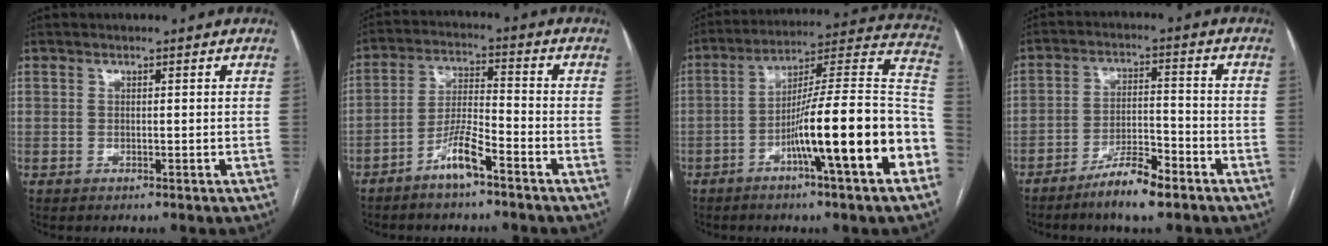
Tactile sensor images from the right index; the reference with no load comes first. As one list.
[{"total": 6.5, "force": [-4.4, 0.8, 4.7], "torque": [-0.098, 0.004, -0.085]}, {"total": 20.7, "force": [-7.4, 0.6, 19.3], "torque": [-0.241, 0.016, -0.116]}, {"total": 7.6, "force": [-5.5, 1.2, 5.1], "torque": [-0.093, -0.004, -0.099]}]